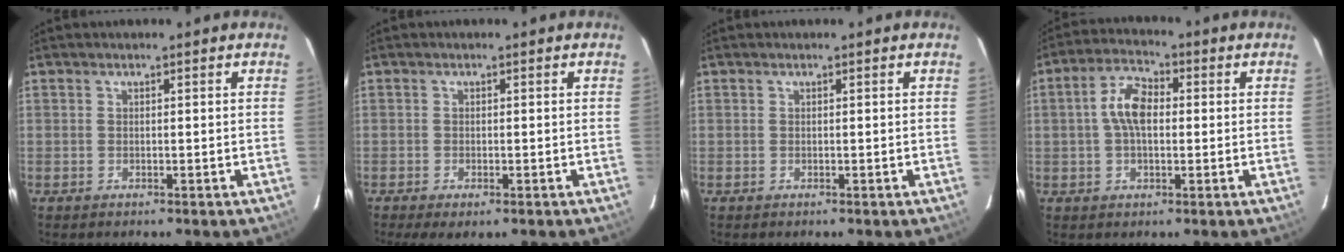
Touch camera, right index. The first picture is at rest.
{"total": 3.8, "force": [-2.3, 1.4, 2.7], "torque": [-0.059, -0.017, -0.036]}
{"total": 0.0}
{"total": 7.1, "force": [0.4, 3.9, 5.9], "torque": [-0.118, 0.019, 0.006]}